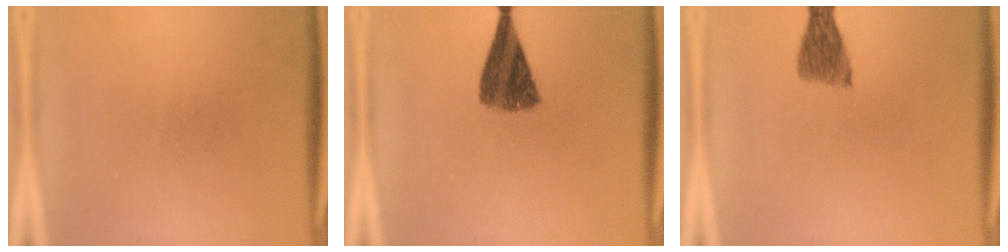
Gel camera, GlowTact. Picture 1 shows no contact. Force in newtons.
{"total": 7.6}
{"total": 4.1}